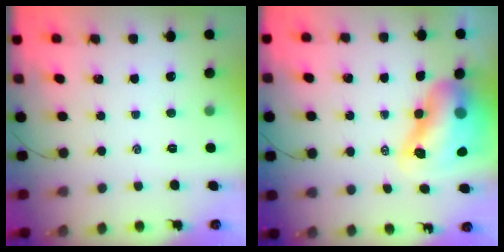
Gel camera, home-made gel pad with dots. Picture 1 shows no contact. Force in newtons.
{"total": 13.3, "press": 12.8, "slide": 3.7}